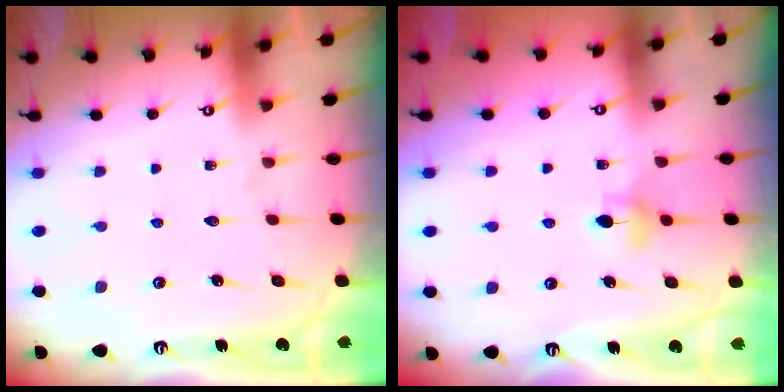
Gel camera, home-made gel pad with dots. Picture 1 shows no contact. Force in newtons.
{"total": 4.7, "press": 4.6, "slide": 0.8}